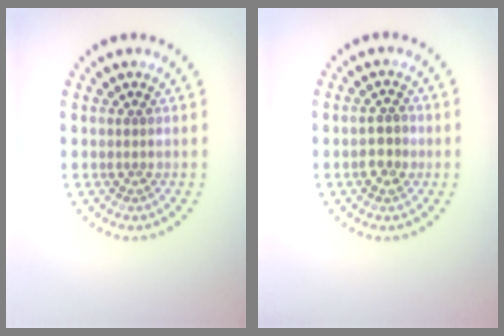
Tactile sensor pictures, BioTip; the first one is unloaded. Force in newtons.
{"total": 2.2, "press": 2.2, "slide": 0.3}